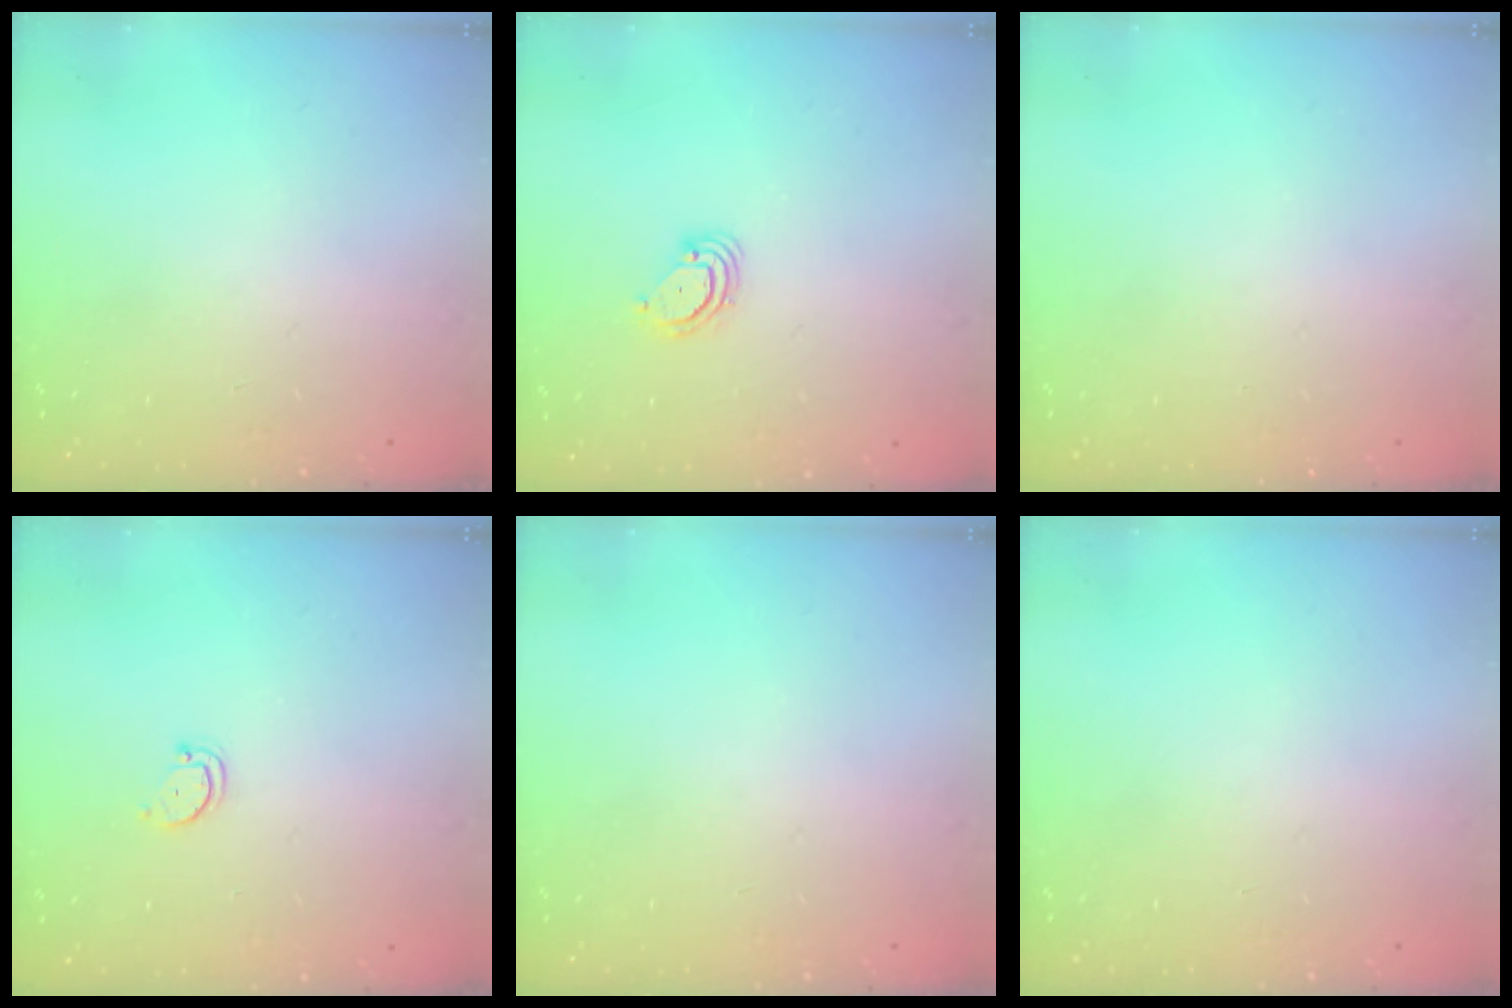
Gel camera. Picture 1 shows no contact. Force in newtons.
{"total": 3.5, "press": 3.5, "slide": 0.3}
{"total": 0.0}
{"total": 2.3, "press": 2.3, "slide": 0.4}
{"total": 0.0}
{"total": 0.0}